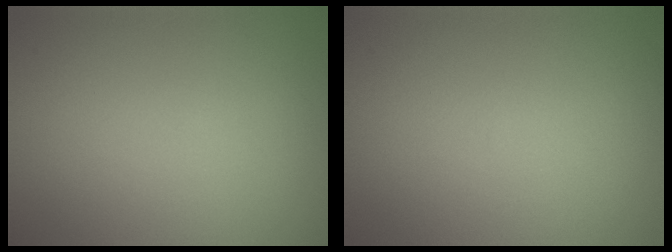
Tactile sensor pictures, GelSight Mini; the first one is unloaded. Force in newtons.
{"total": 0.0}